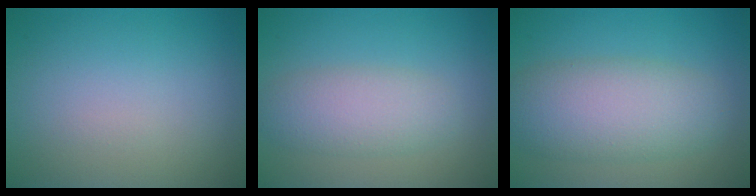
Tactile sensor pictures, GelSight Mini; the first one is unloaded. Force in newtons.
{"total": 3.8, "press": 3.8, "slide": 0.1}
{"total": 6.5, "press": 6.5, "slide": 0.4}